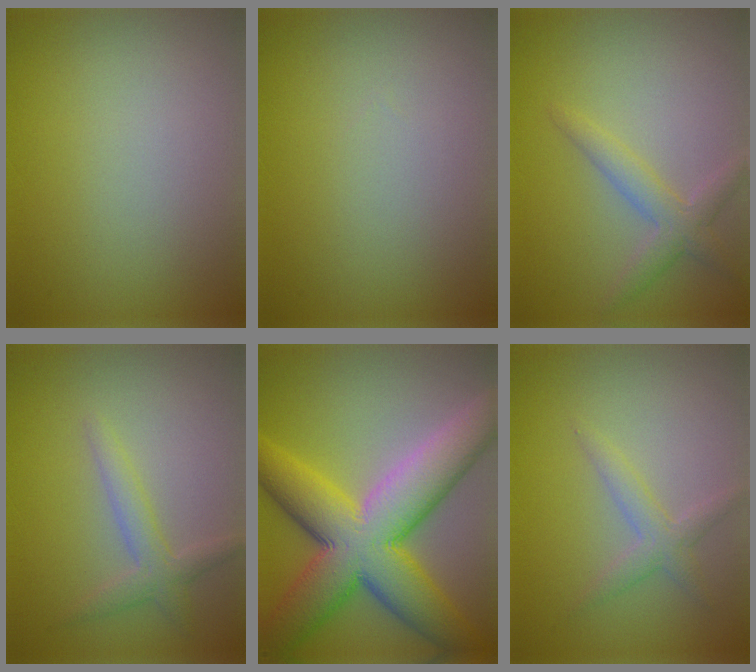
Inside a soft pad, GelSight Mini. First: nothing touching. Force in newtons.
{"total": 0.0}
{"total": 2.5, "press": 2.5, "slide": 0.2}
{"total": 2.2, "press": 2.2, "slide": 0.1}
{"total": 12.8, "press": 12.7, "slide": 0.6}
{"total": 2.0, "press": 2.0, "slide": 0.0}